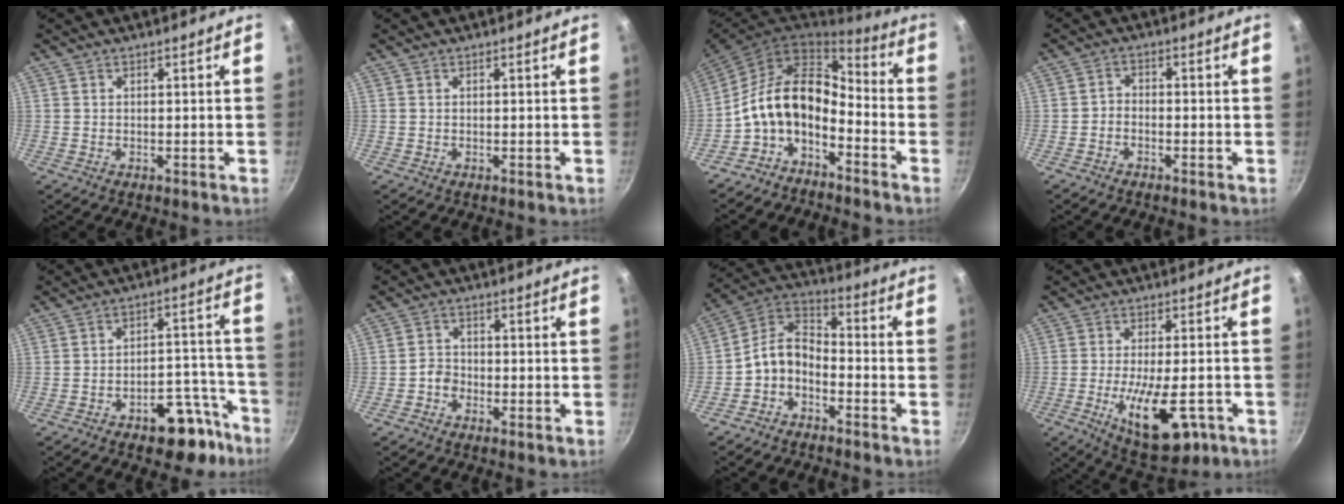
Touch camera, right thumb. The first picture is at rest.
{"total": 0.0}
{"total": 12.5, "force": [-5.4, 7.4, 8.5], "torque": [-0.128, 0.095, -0.115]}
{"total": 2.0, "force": [-1.2, 1.3, 1.0], "torque": [-0.010, 0.014, -0.027]}
{"total": 11.8, "force": [-7.5, 5.5, 7.3], "torque": [-0.066, 0.073, -0.105]}
{"total": 2.8, "force": [-1.3, 2.2, 1.2], "torque": [-0.010, 0.012, -0.033]}
{"total": 8.6, "force": [-3.5, 5.9, 5.3], "torque": [-0.089, 0.064, -0.084]}
{"total": 13.0, "force": [-4.6, 5.3, 10.9], "torque": [-0.174, -0.001, -0.061]}